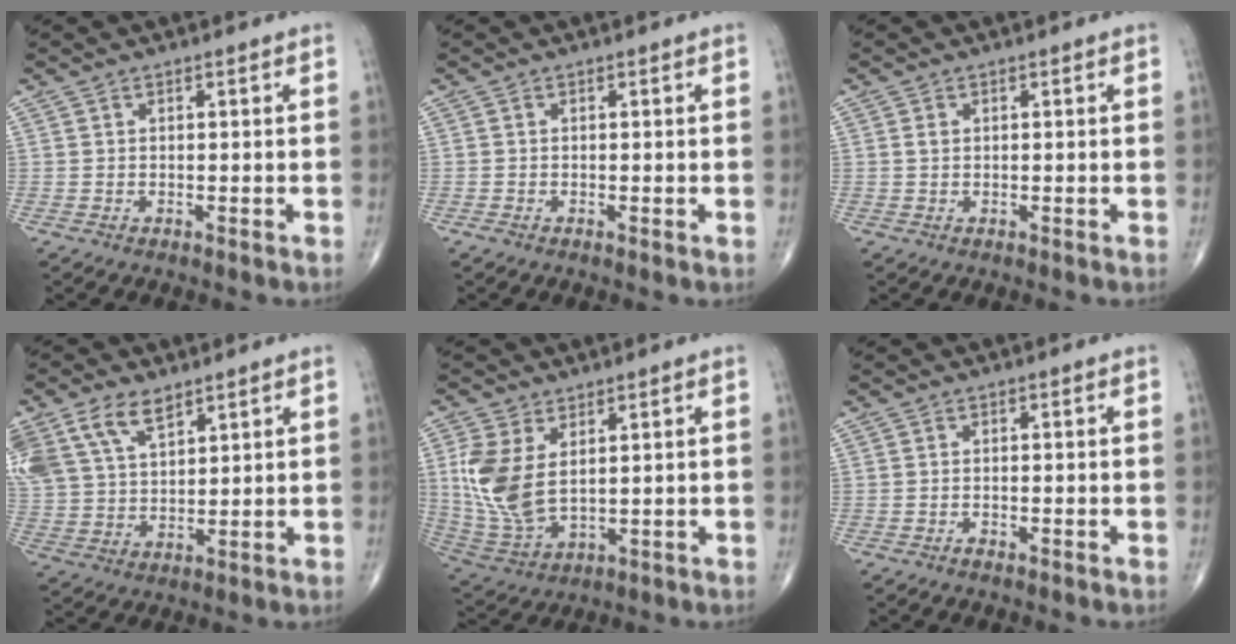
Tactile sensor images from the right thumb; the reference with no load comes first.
{"total": 0.8, "force": [-0.3, 0.4, 0.7], "torque": [-0.014, -0.003, -0.010]}
{"total": 1.0, "force": [0.2, 0.7, 0.6], "torque": [-0.012, 0.002, 0.005]}
{"total": 15.0, "force": [8.5, 8.6, 8.9], "torque": [-0.193, -0.003, 0.168]}
{"total": 11.9, "force": [2.7, 6.8, 9.3], "torque": [-0.203, -0.014, 0.068]}
{"total": 0.7, "force": [-0.5, 0.3, 0.5], "torque": [-0.011, 0.001, -0.010]}